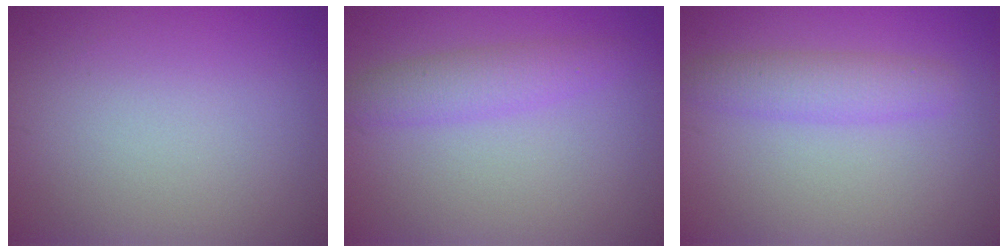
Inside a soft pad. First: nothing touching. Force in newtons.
{"total": 2.6, "press": 2.6, "slide": 0.2}
{"total": 2.7, "press": 2.7, "slide": 0.2}